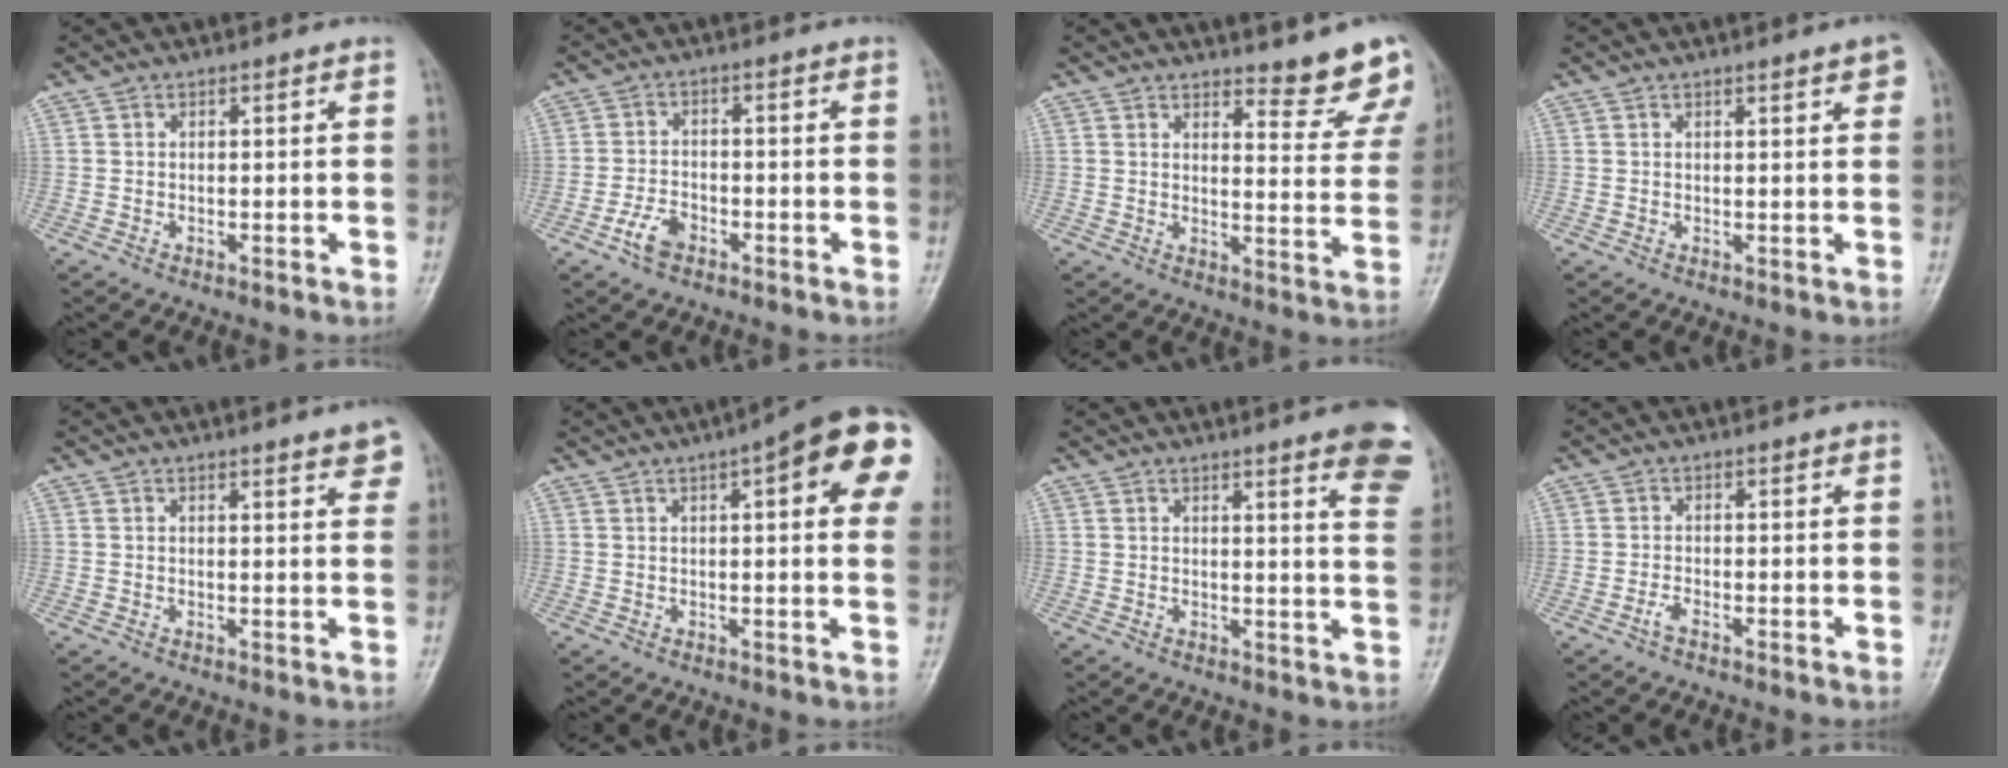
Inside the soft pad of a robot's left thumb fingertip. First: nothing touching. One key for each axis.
{"total": 4.2, "fx": -2.7, "fy": 2.3, "fz": 2.2, "tx": -0.045, "ty": 0.014, "tz": -0.051}
{"total": 9.8, "fx": 8.9, "fy": 2.2, "fz": 3.6, "tx": -0.012, "ty": -0.073, "tz": 0.098}
{"total": 2.7, "fx": 1.5, "fy": 0.6, "fz": 2.2, "tx": -0.023, "ty": -0.004, "tz": 0.016}
{"total": 4.5, "fx": 2.9, "fy": 1.1, "fz": 3.2, "tx": -0.026, "ty": -0.009, "tz": 0.031}
{"total": 16.3, "fx": 5.7, "fy": 4.2, "fz": 14.7, "tx": -0.177, "ty": 0.002, "tz": 0.061}
{"total": 11.8, "fx": 7.6, "fy": 1.8, "fz": 8.8, "tx": -0.082, "ty": -0.031, "tz": 0.073}
{"total": 1.2, "fx": -1.0, "fy": 0.3, "fz": 0.7, "tx": -0.024, "ty": 0.002, "tz": -0.021}